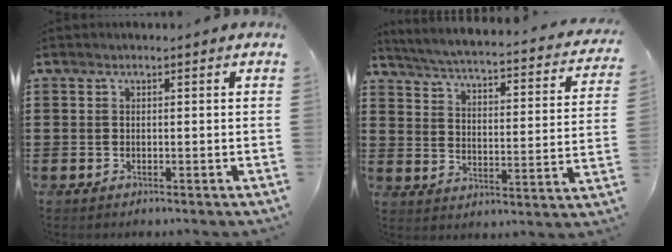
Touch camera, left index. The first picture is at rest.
{"total": 3.5, "force": [3.1, -0.3, 1.6], "torque": [-0.051, -0.030, 0.043]}